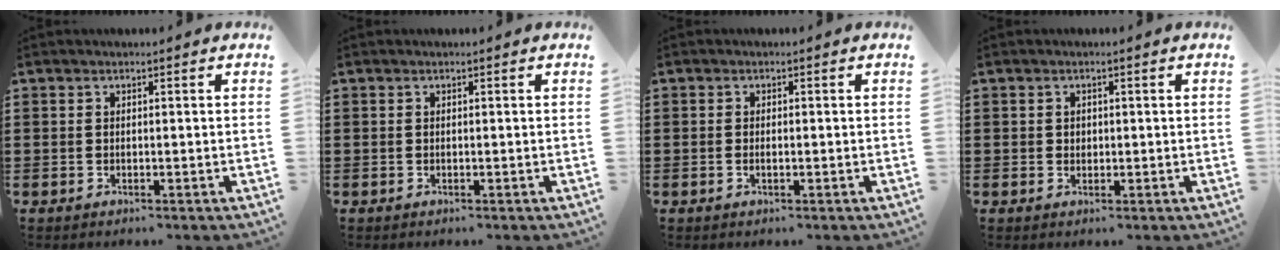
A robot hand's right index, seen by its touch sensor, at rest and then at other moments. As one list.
[{"total": 0.0}, {"total": 0.8, "force": [-0.2, 0.3, 0.7], "torque": [-0.014, -0.003, -0.002]}, {"total": 0.9, "force": [0.2, 0.8, 0.4], "torque": [-0.009, 0.005, 0.004]}]